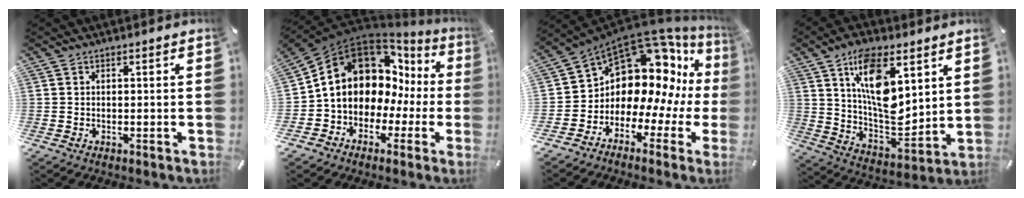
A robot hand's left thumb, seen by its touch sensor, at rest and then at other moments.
{"total": 14.5, "force": [4.7, 11.2, 8.0], "torque": [-0.139, -0.043, 0.083]}
{"total": 14.8, "force": [6.7, 10.7, 7.6], "torque": [-0.136, -0.086, 0.129]}
{"total": 16.4, "force": [7.5, 8.3, 12.1], "torque": [-0.218, -0.035, 0.130]}